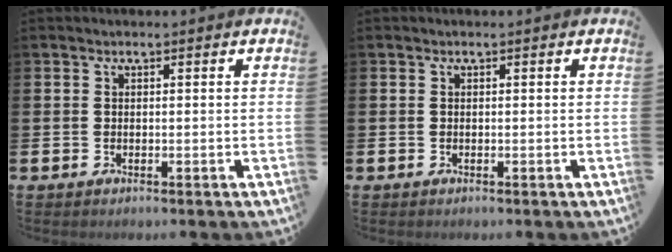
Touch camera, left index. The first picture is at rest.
{"total": 0.0}